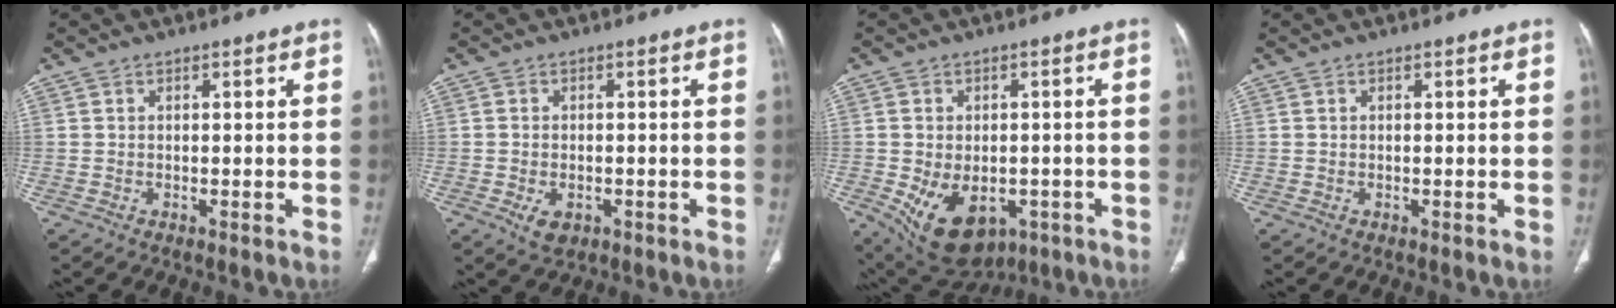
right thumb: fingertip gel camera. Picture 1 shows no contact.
{"total": 3.6, "force": [-1.4, 2.4, 2.3], "torque": [-0.037, 0.003, -0.014]}
{"total": 13.8, "force": [-5.0, 9.3, 8.9], "torque": [-0.140, 0.002, -0.053]}
{"total": 0.0}